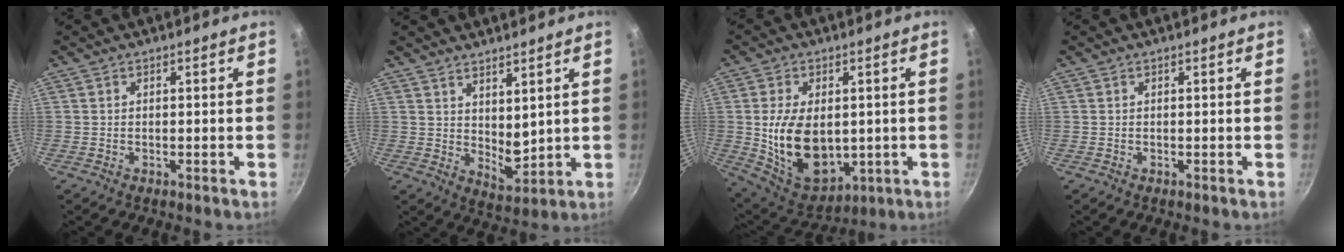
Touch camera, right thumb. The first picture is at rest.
{"total": 6.2, "force": [3.5, 2.5, 4.4], "torque": [-0.059, -0.036, 0.064]}
{"total": 15.8, "force": [0.2, 10.3, 11.9], "torque": [-0.183, -0.020, 0.028]}
{"total": 0.0}